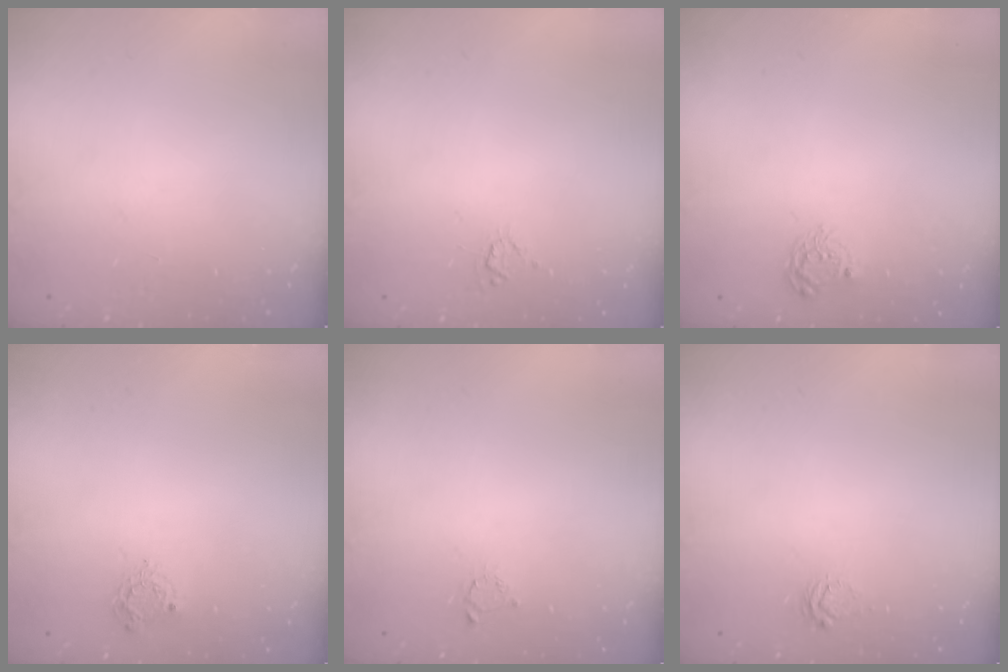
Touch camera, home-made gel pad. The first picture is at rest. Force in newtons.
{"total": 3.2, "press": 3.1, "slide": 0.4}
{"total": 5.0, "press": 5.0, "slide": 0.5}
{"total": 6.2, "press": 6.1, "slide": 0.4}
{"total": 2.2, "press": 2.2, "slide": 0.4}
{"total": 2.6, "press": 2.6, "slide": 0.3}